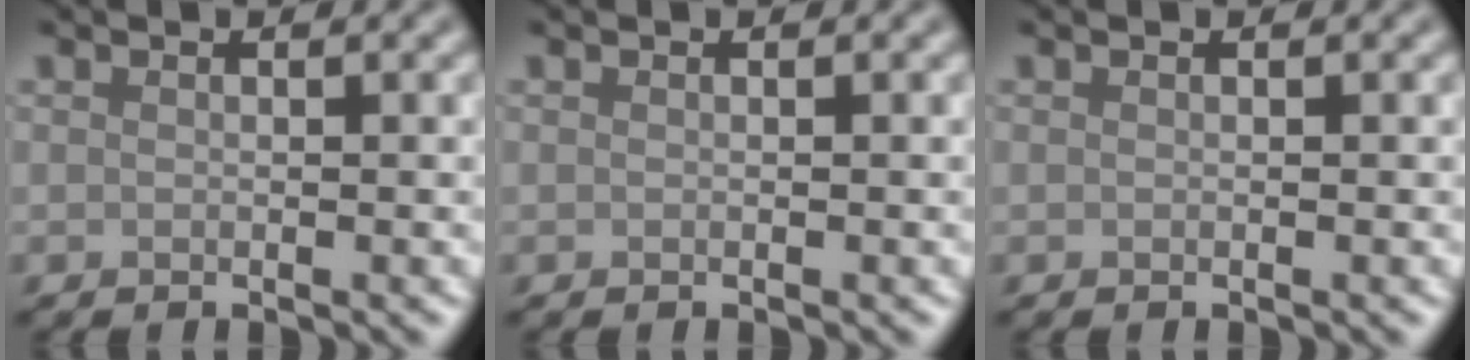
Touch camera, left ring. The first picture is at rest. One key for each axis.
{"total": 0.0}
{"total": 0.0}